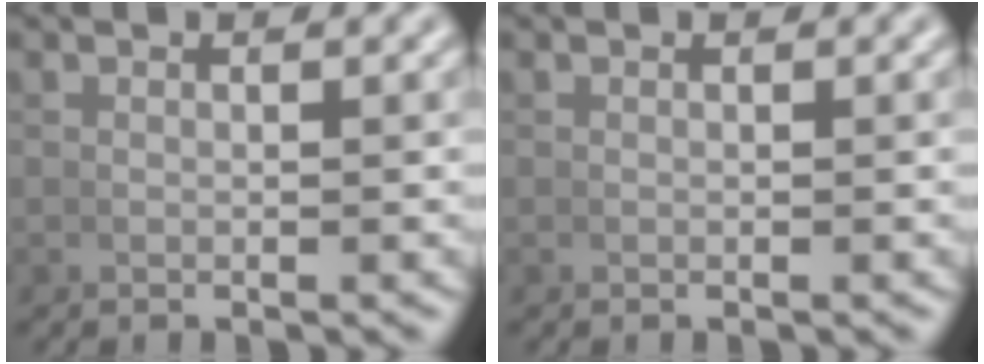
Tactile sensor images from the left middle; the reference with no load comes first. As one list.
[{"total": 0.0}]